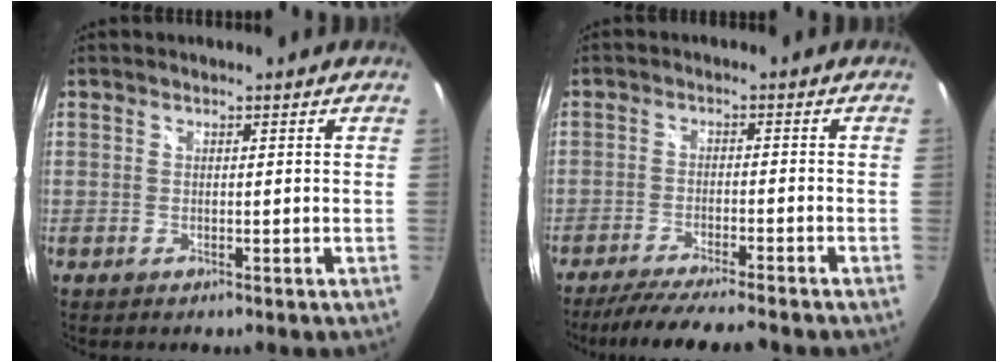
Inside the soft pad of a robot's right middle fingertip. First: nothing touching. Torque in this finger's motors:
{"motor_torque": [0.59, -0.60, 0.10, 0.06]}